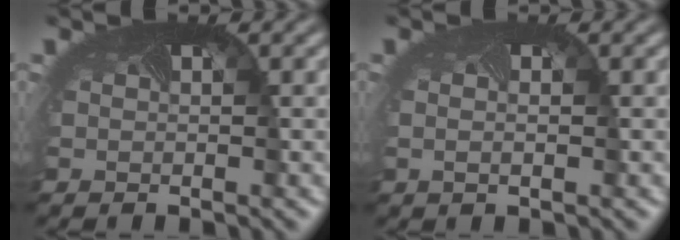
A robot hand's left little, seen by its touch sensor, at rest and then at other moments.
{"total": 0.6, "force": [-0.1, 0.1, 0.6], "torque": [-0.013, -0.004, -0.001]}